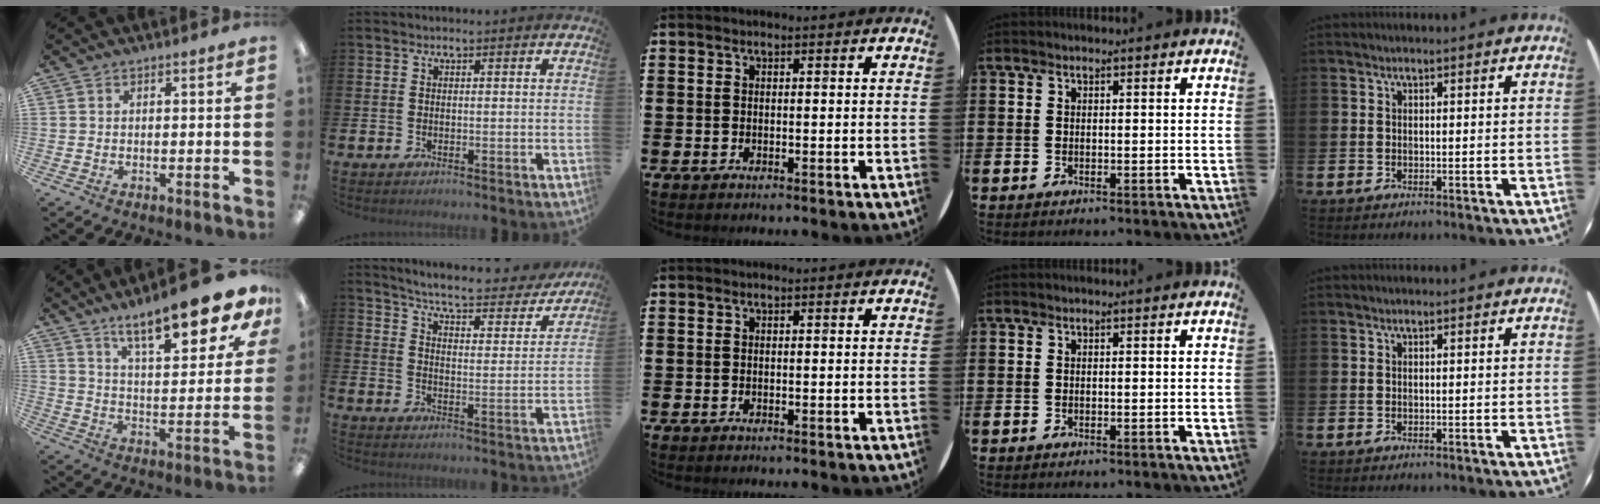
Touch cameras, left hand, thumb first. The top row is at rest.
{"thumb": {"total": 16.0, "force": [12.3, 4.1, 9.3], "torque": [-0.143, -0.075, 0.202]}, "index": {"total": 5.9, "force": [5.5, 0.4, 2.2], "torque": [-0.063, -0.044, 0.087]}}